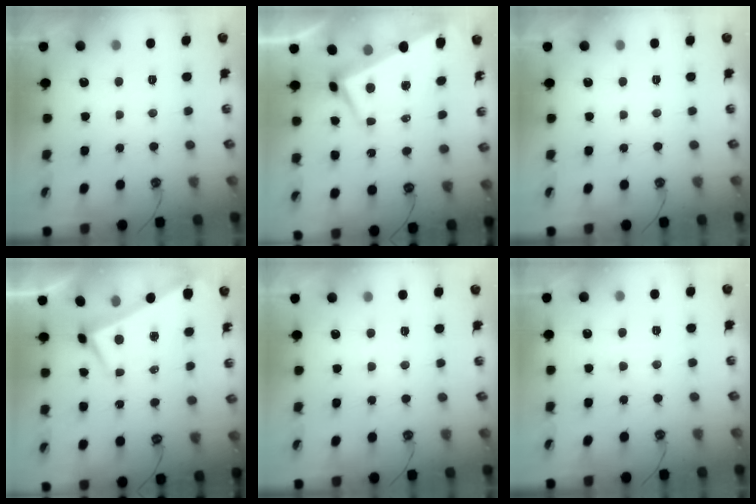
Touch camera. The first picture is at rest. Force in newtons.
{"total": 1.6, "press": 0.9, "slide": 1.3}
{"total": 0.0}
{"total": 2.6, "press": 2.5, "slide": 0.6}
{"total": 1.3, "press": 1.2, "slide": 0.4}
{"total": 1.3, "press": 1.2, "slide": 0.5}